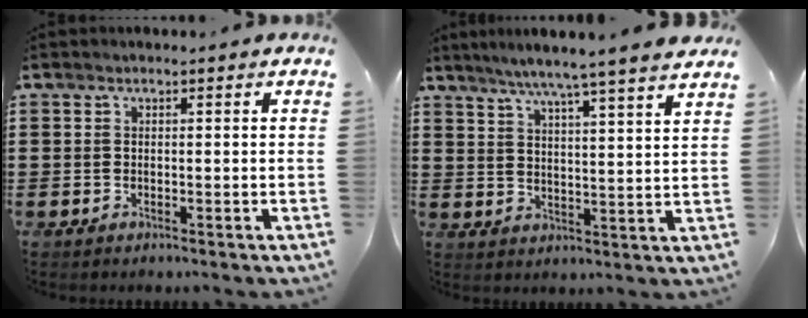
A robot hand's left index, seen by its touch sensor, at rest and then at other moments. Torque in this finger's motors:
{"motor_torque": [2.14, 0.00, 0.70, 0.17]}